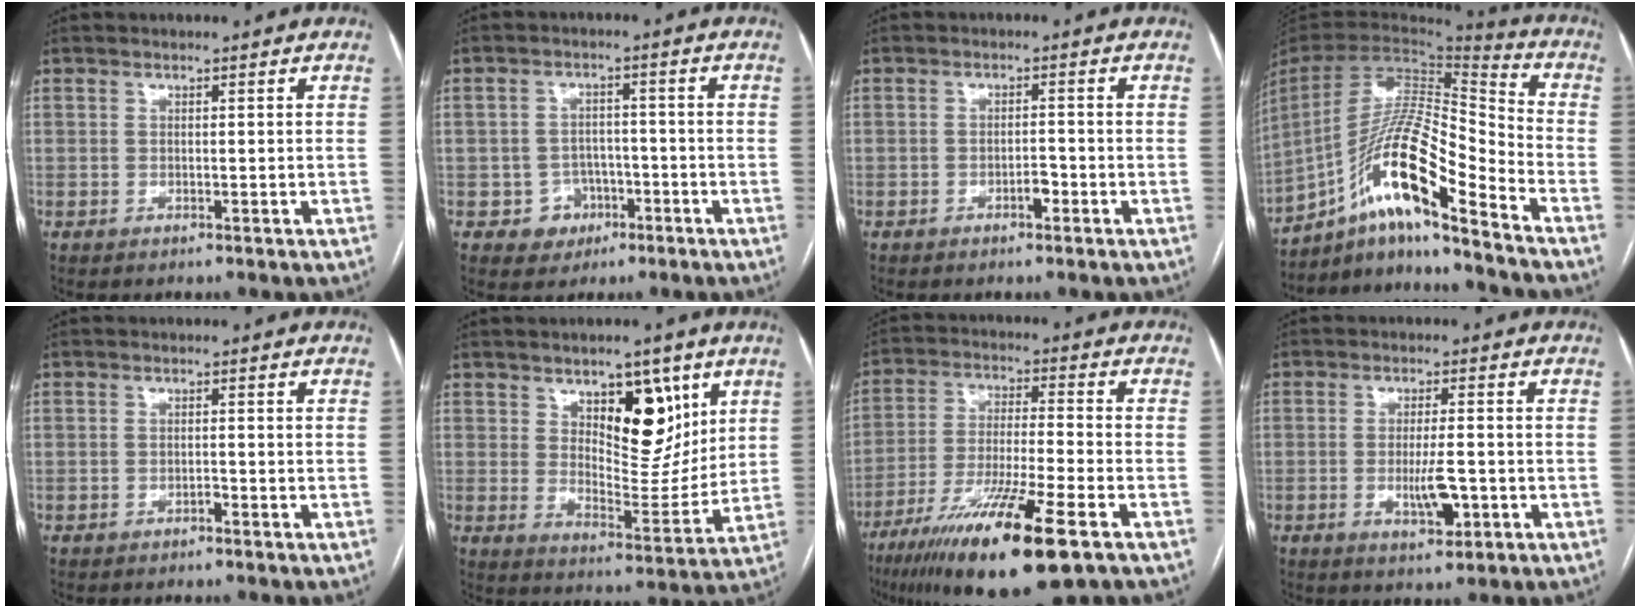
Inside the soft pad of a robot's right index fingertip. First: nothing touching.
{"total": 4.7, "force": [-2.0, 4.3, 0.5], "torque": [0.002, 0.015, -0.022]}
{"total": 1.9, "force": [-1.1, 0.7, 1.4], "torque": [-0.019, 0.003, -0.017]}
{"total": 18.3, "force": [-11.5, 1.6, 14.1], "torque": [-0.281, 0.003, -0.209]}
{"total": 0.7, "force": [-0.5, 0.2, 0.4], "torque": [-0.008, 0.001, -0.009]}
{"total": 11.3, "force": [5.4, 5.0, 8.5], "torque": [-0.122, -0.005, 0.095]}
{"total": 17.8, "force": [-10.3, 1.1, 14.5], "torque": [-0.261, -0.046, -0.179]}
{"total": 5.3, "force": [-1.5, 1.3, 4.9], "torque": [-0.088, -0.005, -0.020]}